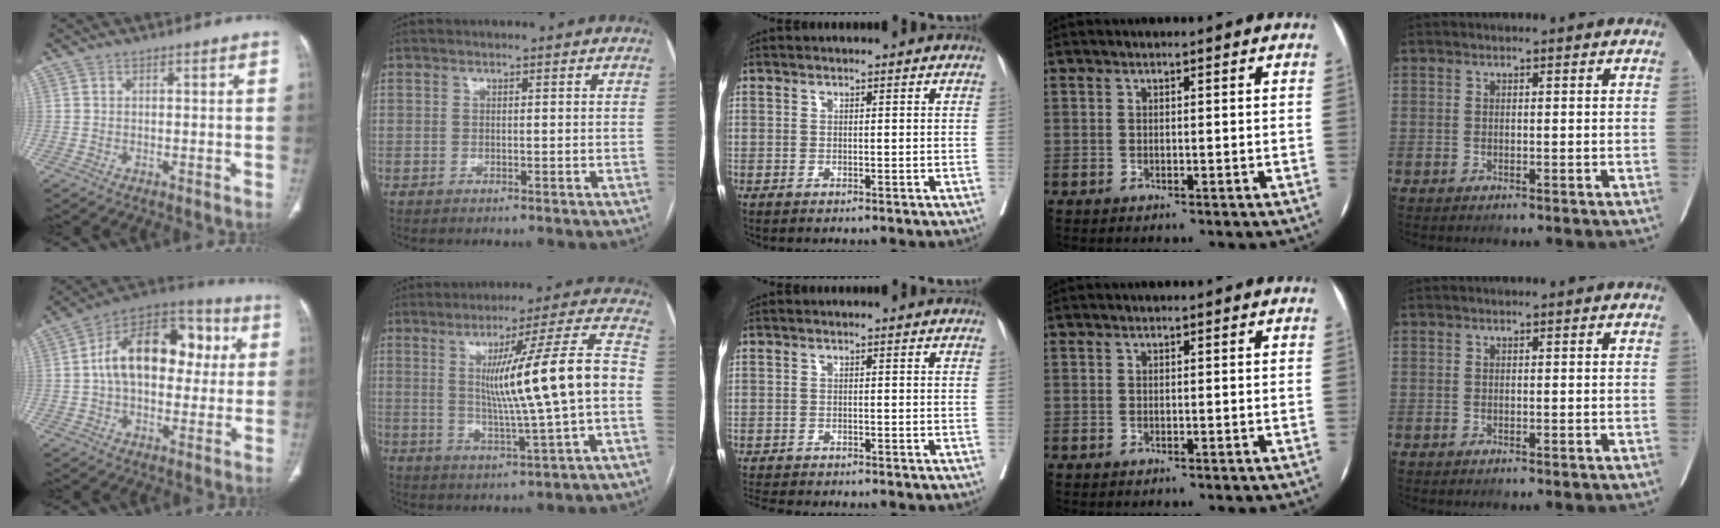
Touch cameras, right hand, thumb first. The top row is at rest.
{"thumb": {"total": 19.8, "force": [2.6, 12.5, 15.2], "torque": [-0.204, 0.037, 0.032]}, "index": {"total": 15.3, "force": [0.2, -0.7, 15.3], "torque": [-0.234, 0.005, 0.005]}, "middle": {"total": 6.1, "force": [-5.6, 0.8, 2.4], "torque": [-0.034, -0.008, -0.085]}}